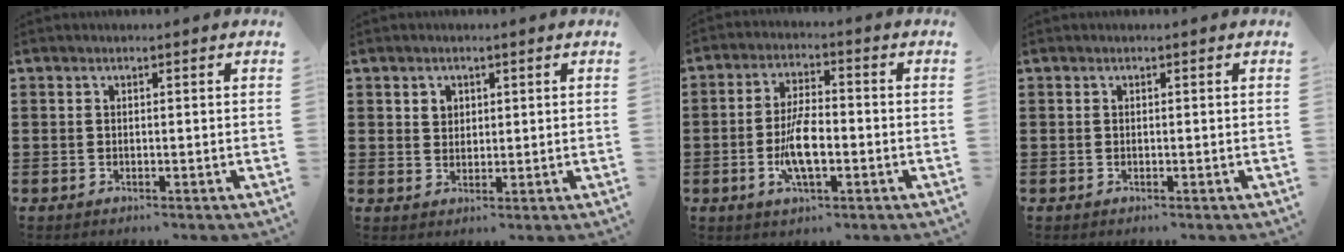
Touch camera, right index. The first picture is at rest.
{"total": 1.9, "force": [1.0, 1.5, 0.5], "torque": [-0.014, 0.007, 0.019]}
{"total": 7.9, "force": [-1.9, 3.0, 7.0], "torque": [-0.144, -0.004, -0.037]}
{"total": 0.0}